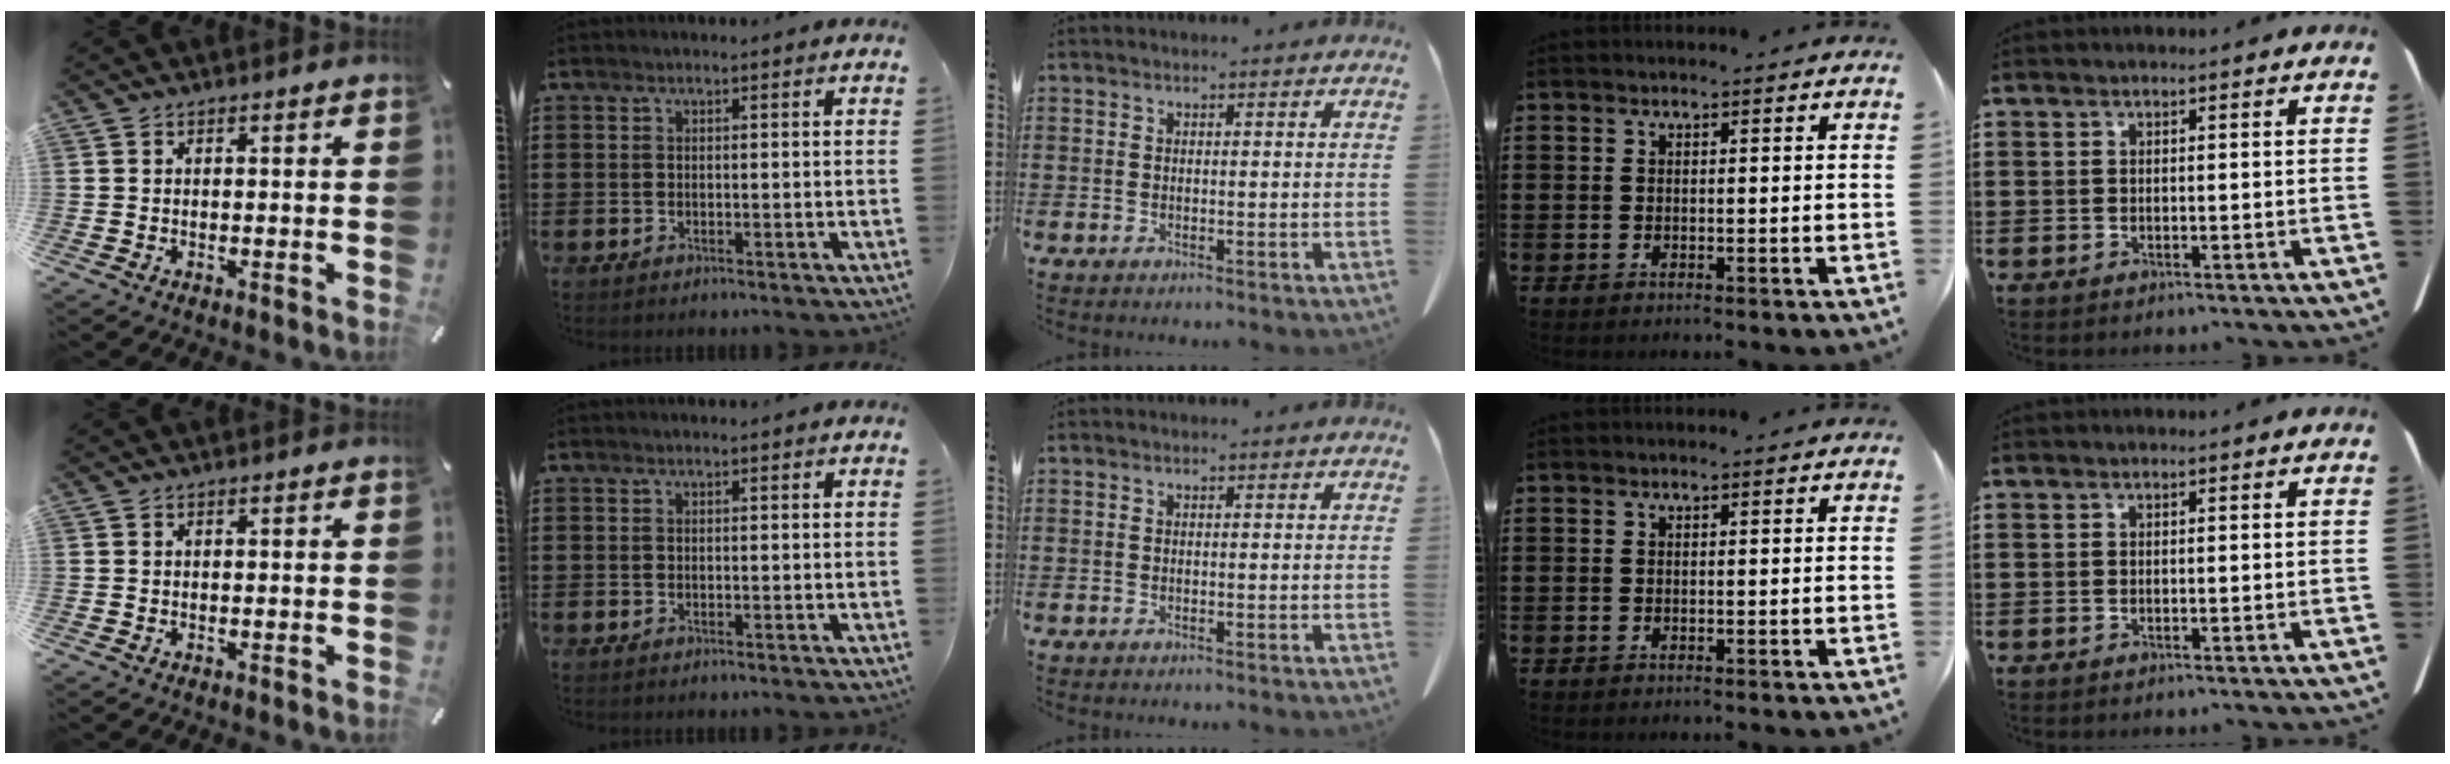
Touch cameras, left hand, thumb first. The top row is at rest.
{}